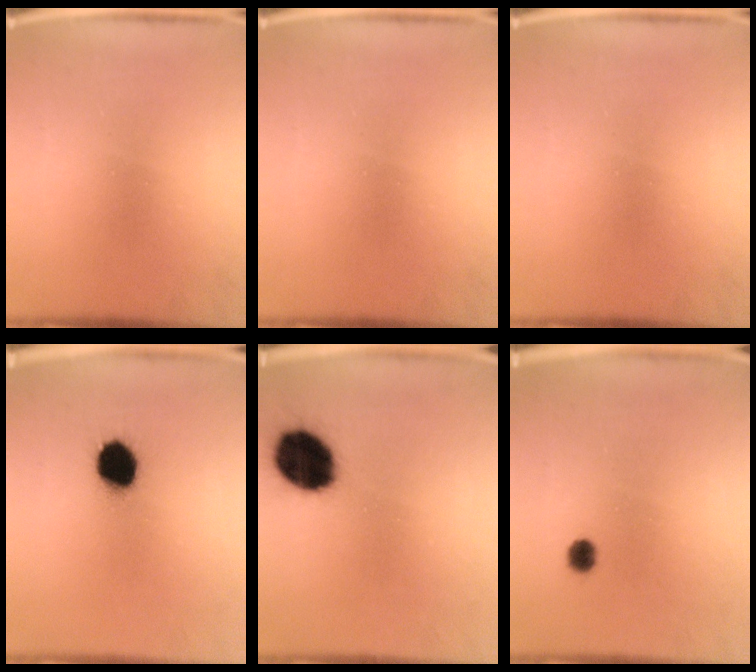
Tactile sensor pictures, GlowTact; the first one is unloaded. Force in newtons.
{"total": 0.0}
{"total": 0.0}
{"total": 9.3}
{"total": 16.0}
{"total": 1.9}